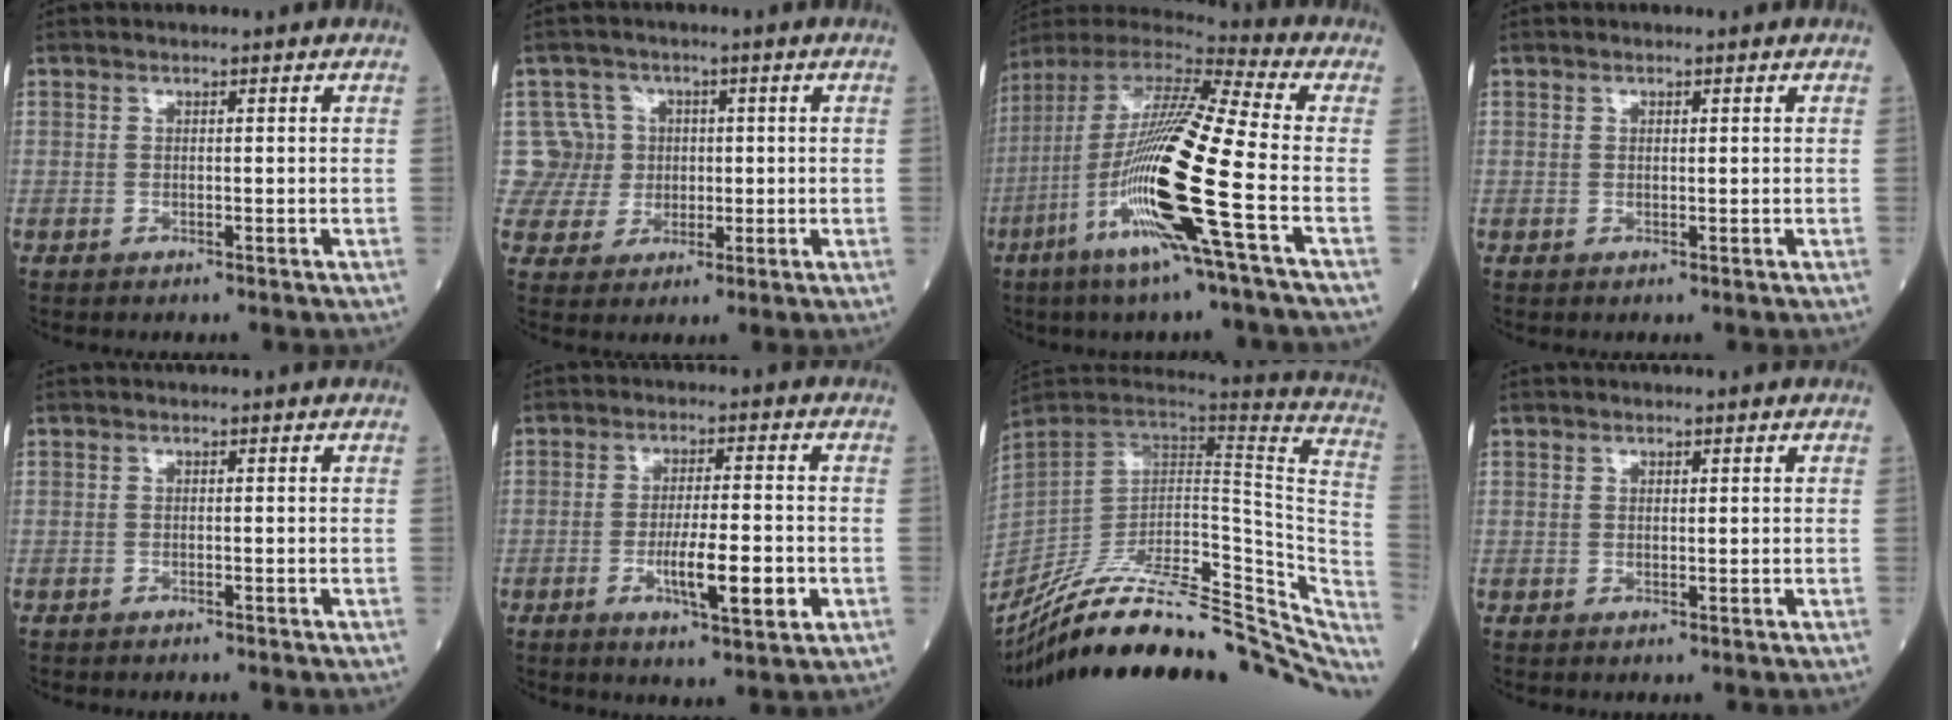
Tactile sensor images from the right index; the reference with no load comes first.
{"total": 7.4, "force": [1.1, 7.3, 0.6], "torque": [-0.017, 0.028, 0.029]}
{"total": 23.1, "force": [-6.9, 0.7, 22.0], "torque": [-0.469, -0.041, -0.143]}
{"total": 0.9, "force": [0.3, 0.7, 0.5], "torque": [-0.019, 0.007, 0.008]}
{"total": 1.5, "force": [-1.0, 0.9, 0.6], "torque": [-0.024, -0.002, -0.013]}
{"total": 8.9, "force": [-2.6, 1.8, 8.4], "torque": [-0.147, -0.004, -0.039]}
{"total": 36.3, "force": [-27.7, 11.2, 20.7], "torque": [-0.294, -0.034, -0.396]}
{"total": 1.2, "force": [0.4, 0.9, 0.7], "torque": [-0.023, 0.008, 0.011]}